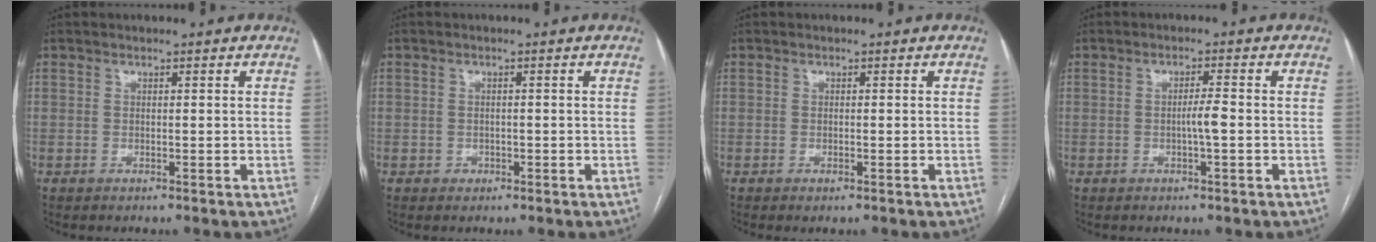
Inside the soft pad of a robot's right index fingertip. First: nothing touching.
{"total": 1.5, "force": [-0.6, 1.4, 0.1], "torque": [0.003, 0.006, -0.009]}
{"total": 0.8, "force": [-0.5, 0.1, 0.6], "torque": [-0.010, -0.001, -0.006]}
{"total": 2.4, "force": [-0.6, 0.0, 2.4], "torque": [-0.041, 0.001, -0.011]}